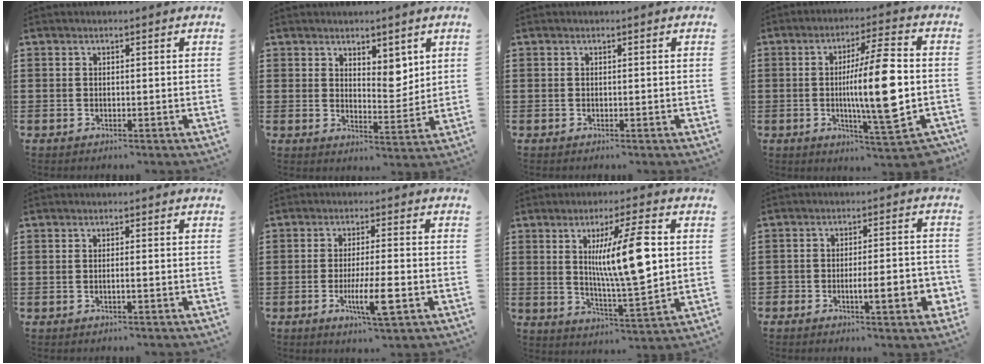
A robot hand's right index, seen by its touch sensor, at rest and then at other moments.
{"total": 4.7, "force": [3.3, 2.6, 2.0], "torque": [-0.033, -0.008, 0.059]}
{"total": 0.0}
{"total": 13.0, "force": [-1.1, 2.1, 12.8], "torque": [-0.199, -0.013, -0.023]}
{"total": 1.1, "force": [-0.5, -0.2, 0.9], "torque": [-0.016, -0.006, -0.008]}
{"total": 7.5, "force": [-2.5, 1.0, 7.0], "torque": [-0.131, -0.016, -0.045]}
{"total": 11.9, "force": [2.4, 1.9, 11.5], "torque": [-0.198, -0.001, 0.034]}
{"total": 6.3, "force": [-2.6, 2.0, 5.4], "torque": [-0.080, -0.002, -0.044]}